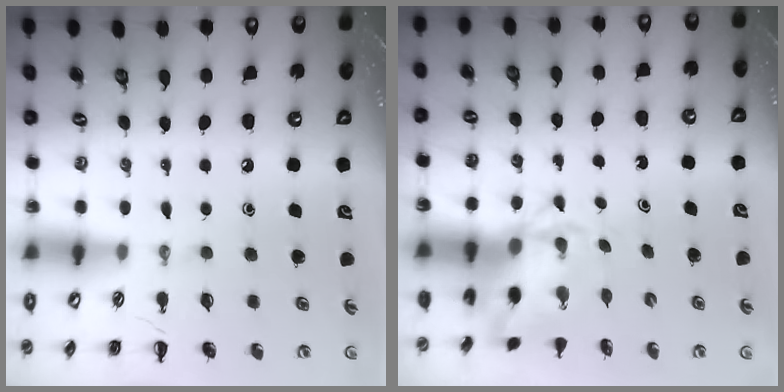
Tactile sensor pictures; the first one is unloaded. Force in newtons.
{"total": 5.5, "press": 5.4, "slide": 0.7}